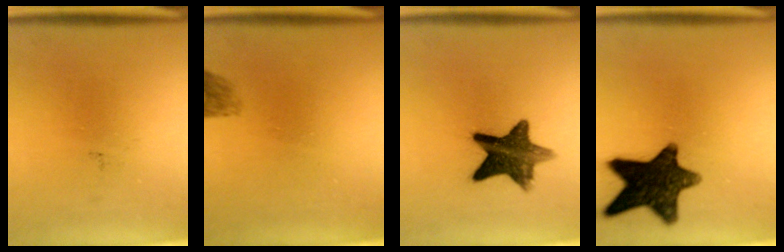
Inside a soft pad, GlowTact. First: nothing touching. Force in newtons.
{"total": 1.7}
{"total": 11.8}
{"total": 14.3}